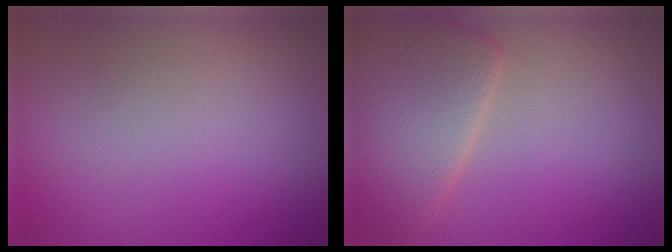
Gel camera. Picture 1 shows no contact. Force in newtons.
{"total": 6.3, "press": 6.3, "slide": 0.4}